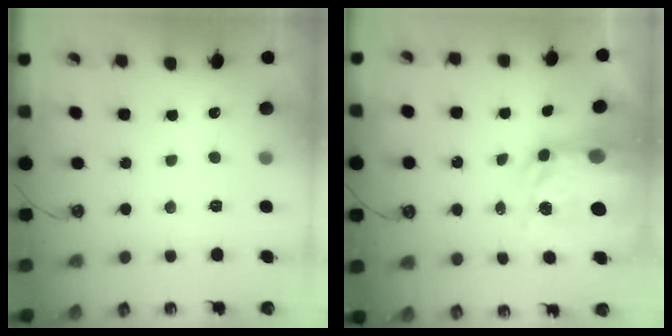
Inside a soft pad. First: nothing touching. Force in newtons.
{"total": 8.5, "press": 8.5, "slide": 0.7}